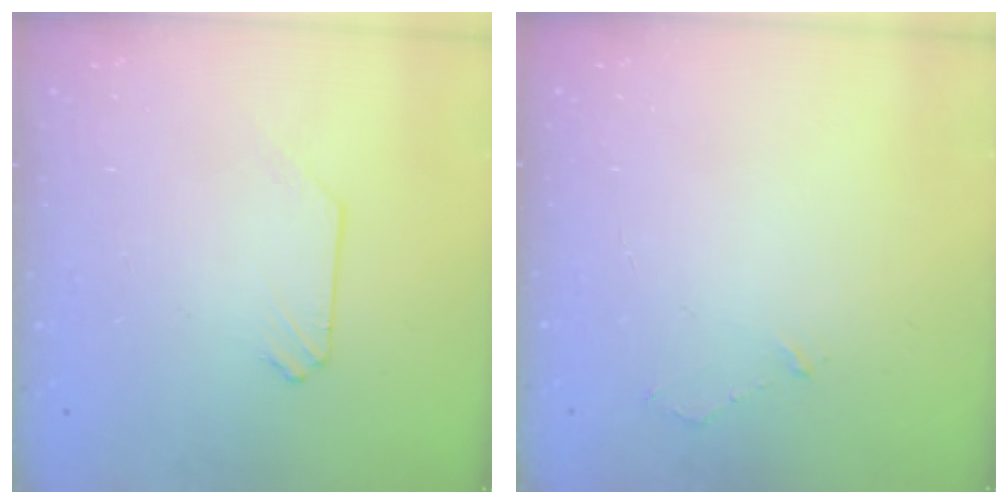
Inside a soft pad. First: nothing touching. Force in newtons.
{"total": 3.0, "press": 3.0, "slide": 0.3}